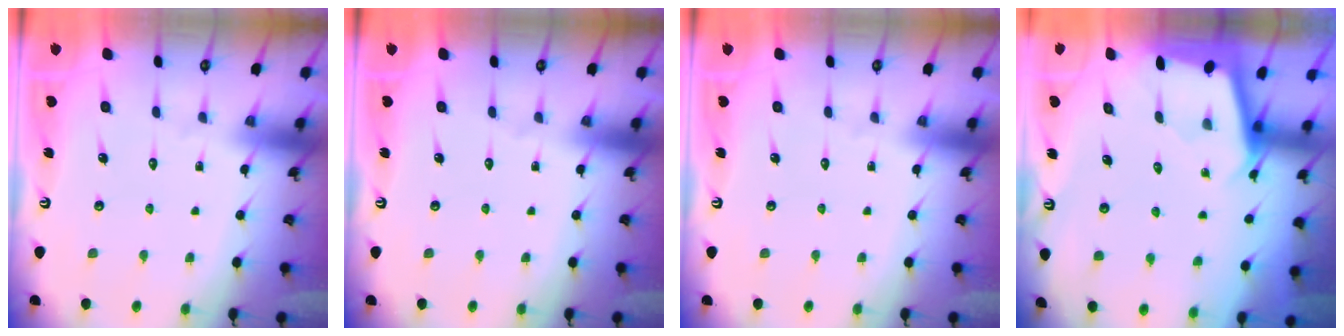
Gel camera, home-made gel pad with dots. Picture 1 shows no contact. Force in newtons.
{"total": 0.0}
{"total": 0.0}
{"total": 1.9, "press": 1.9, "slide": 0.1}